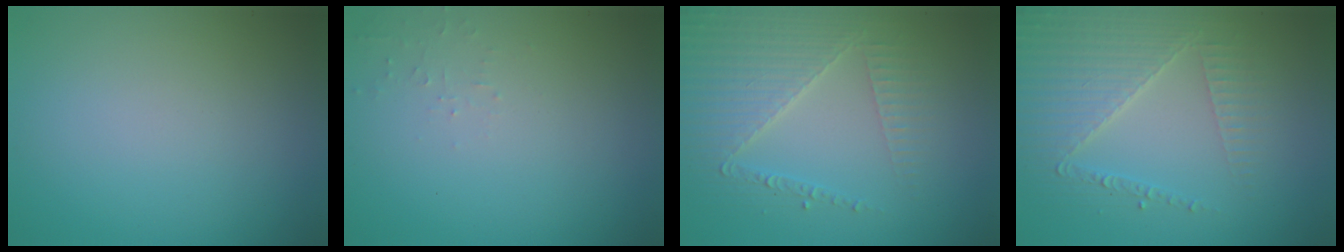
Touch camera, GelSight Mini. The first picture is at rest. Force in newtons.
{"total": 0.8, "press": 0.7, "slide": 0.1}
{"total": 4.1, "press": 4.0, "slide": 0.6}
{"total": 4.1, "press": 4.0, "slide": 0.6}